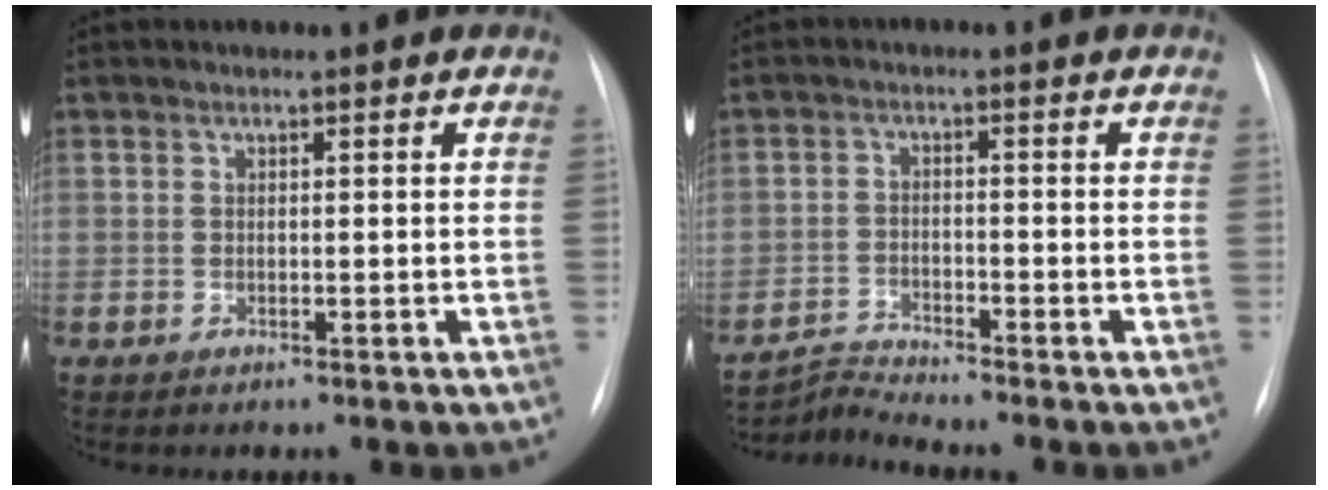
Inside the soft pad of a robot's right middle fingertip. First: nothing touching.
{"total": 4.1, "force": [-3.6, -1.6, -1.0], "torque": [0.011, -0.018, -0.069]}